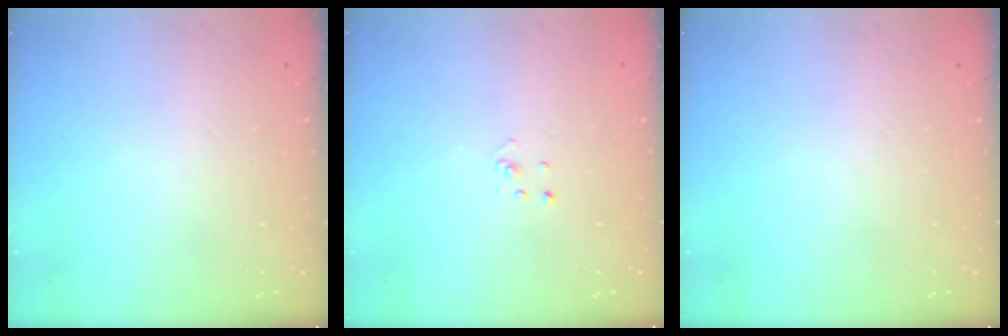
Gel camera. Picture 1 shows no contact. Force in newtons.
{"total": 1.5, "press": 1.5, "slide": 0.1}
{"total": 0.0}